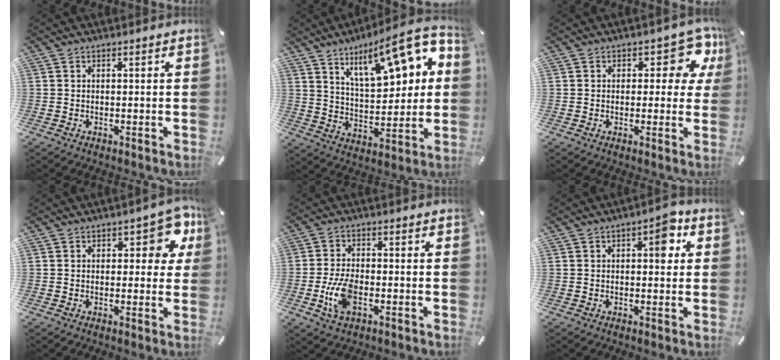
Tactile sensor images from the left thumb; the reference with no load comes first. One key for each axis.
{"total": 17.9, "fx": 10.9, "fy": 7.1, "fz": 12.3, "tx": -0.182, "ty": -0.063, "tz": 0.179}
{"total": 9.5, "fx": 4.6, "fy": 5.1, "fz": 6.6, "tx": -0.063, "ty": -0.026, "tz": 0.074}
{"total": 8.8, "fx": 3.6, "fy": 4.4, "fz": 6.8, "tx": -0.072, "ty": -0.012, "tz": 0.054}
{"total": 8.0, "fx": -2.3, "fy": 4.4, "fz": 6.3, "tx": -0.141, "ty": 0.001, "tz": -0.042}
{"total": 6.4, "fx": 1.6, "fy": 3.1, "fz": 5.3, "tx": -0.050, "ty": -0.009, "tz": 0.015}